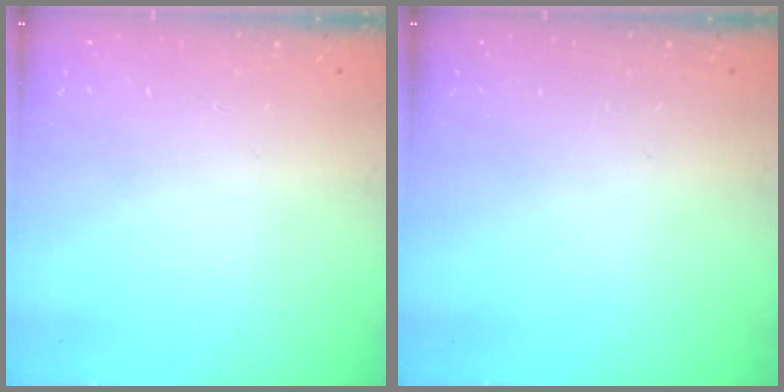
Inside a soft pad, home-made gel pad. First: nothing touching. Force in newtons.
{"total": 0.0}